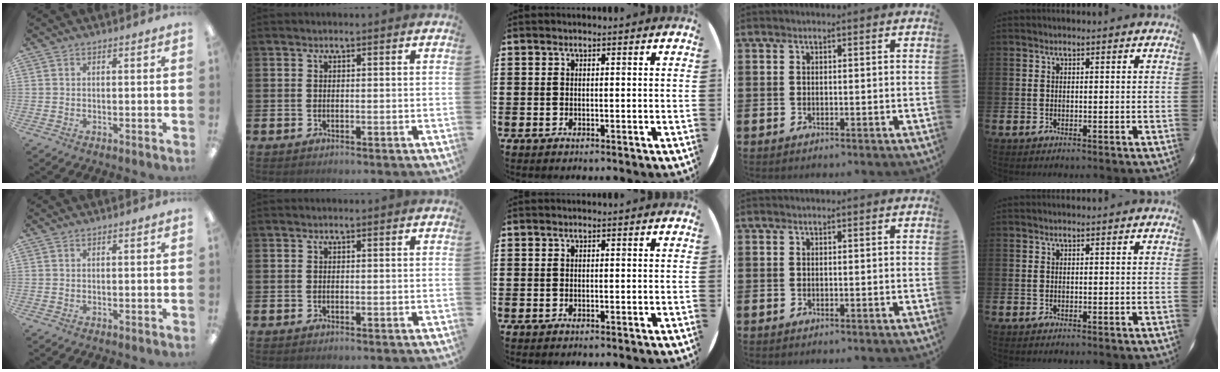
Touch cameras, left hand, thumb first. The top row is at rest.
{}